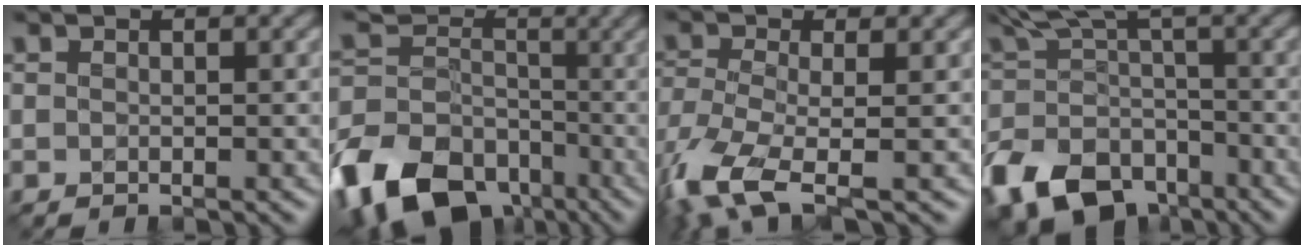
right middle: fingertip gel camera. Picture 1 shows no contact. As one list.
[{"total": 15.1, "force": [-7.1, 10.8, 7.8], "torque": [-0.181, -0.019, -0.121]}, {"total": 7.6, "force": [-4.0, 2.8, 5.9], "torque": [-0.139, -0.022, -0.084]}, {"total": 9.1, "force": [-4.8, 5.4, 5.4], "torque": [-0.093, -0.011, -0.093]}]